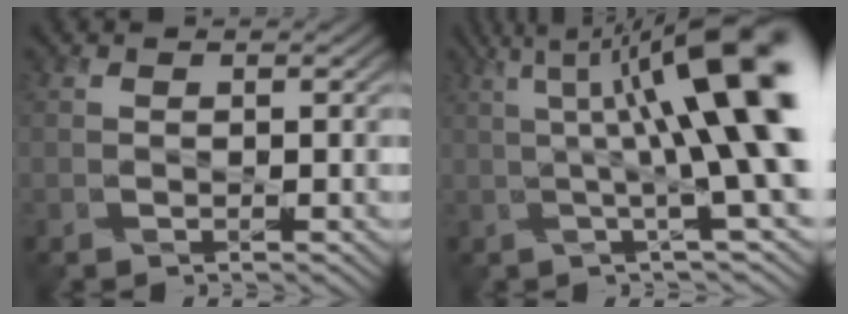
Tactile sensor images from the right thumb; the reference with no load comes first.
{"total": 13.8, "force": [2.2, 2.6, 13.4], "torque": [-0.176, 0.003, 0.046]}